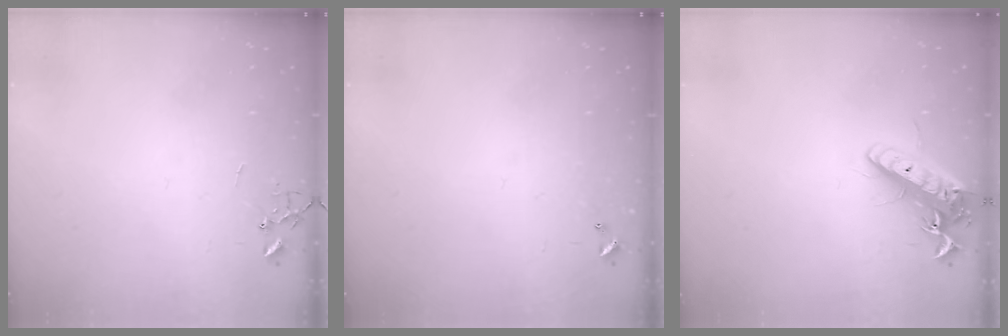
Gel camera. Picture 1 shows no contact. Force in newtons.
{"total": 0.0}
{"total": 15.0, "press": 14.7, "slide": 2.8}